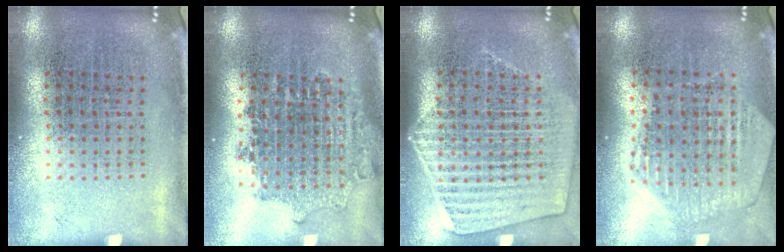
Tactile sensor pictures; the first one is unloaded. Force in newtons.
{"total": 1.7, "press": 1.3, "slide": 1.0}
{"total": 1.7, "press": 1.6, "slide": 0.7}
{"total": 0.9, "press": 0.8, "slide": 0.1}